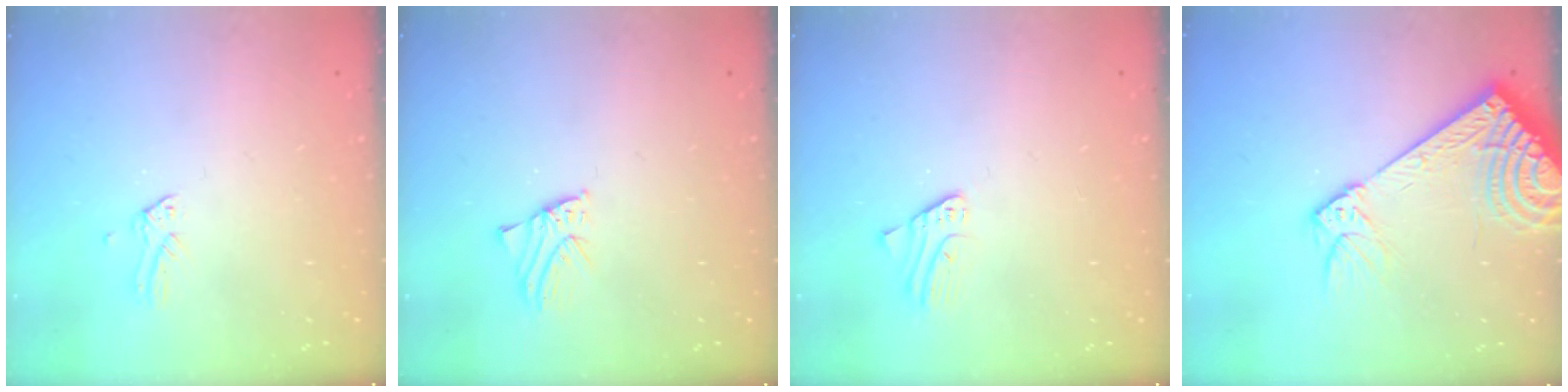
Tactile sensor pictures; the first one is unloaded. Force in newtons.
{"total": 0.9, "press": 0.9, "slide": 0.0}
{"total": 2.4, "press": 2.4, "slide": 0.2}
{"total": 13.5, "press": 13.2, "slide": 3.0}